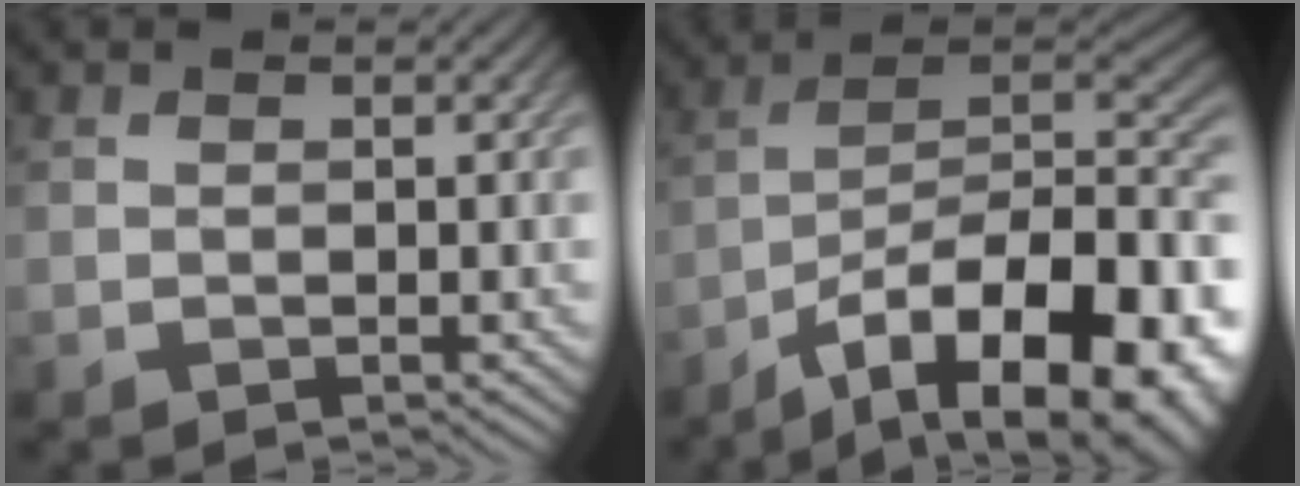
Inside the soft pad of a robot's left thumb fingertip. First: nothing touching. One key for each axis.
{"total": 19.8, "fx": -11.8, "fy": 8.4, "fz": 13.5, "tx": -0.176, "ty": -0.020, "tz": -0.171}